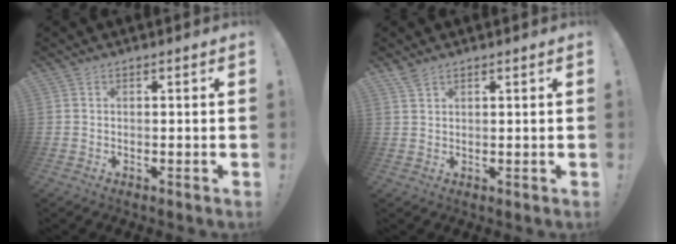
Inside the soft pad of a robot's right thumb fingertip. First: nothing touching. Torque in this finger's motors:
{"motor_torque": [-0.54, 0.37, -0.19, 0.37, -0.05]}